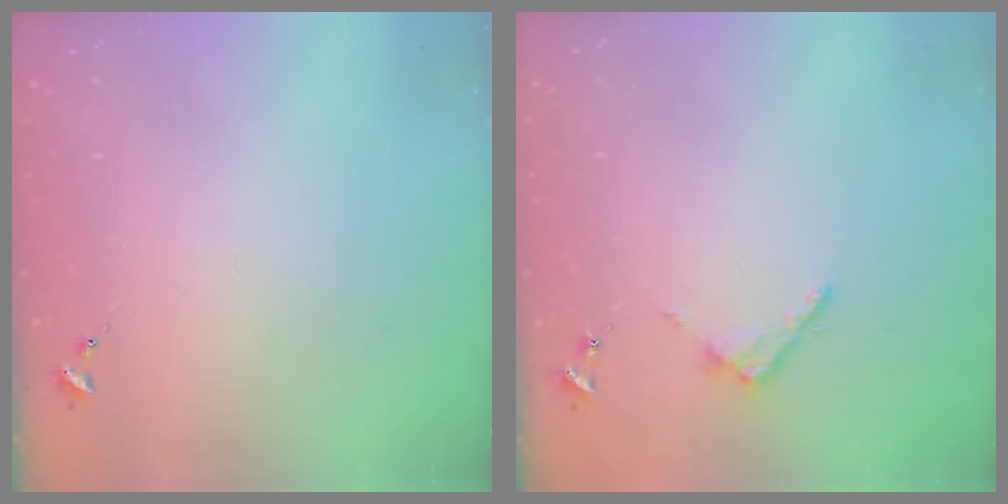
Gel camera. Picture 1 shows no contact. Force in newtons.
{"total": 3.6, "press": 3.6, "slide": 0.3}